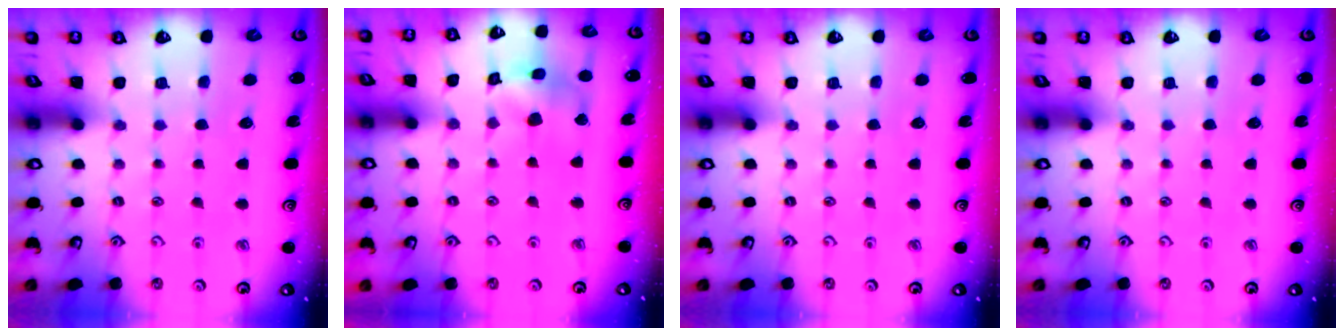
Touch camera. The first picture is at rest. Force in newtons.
{"total": 12.0, "press": 11.9, "slide": 1.6}
{"total": 0.0}
{"total": 0.0}